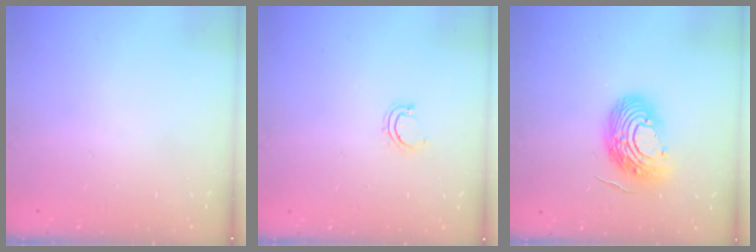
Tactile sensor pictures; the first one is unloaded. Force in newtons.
{"total": 3.7, "press": 3.5, "slide": 1.2}
{"total": 13.7, "press": 13.7, "slide": 1.6}